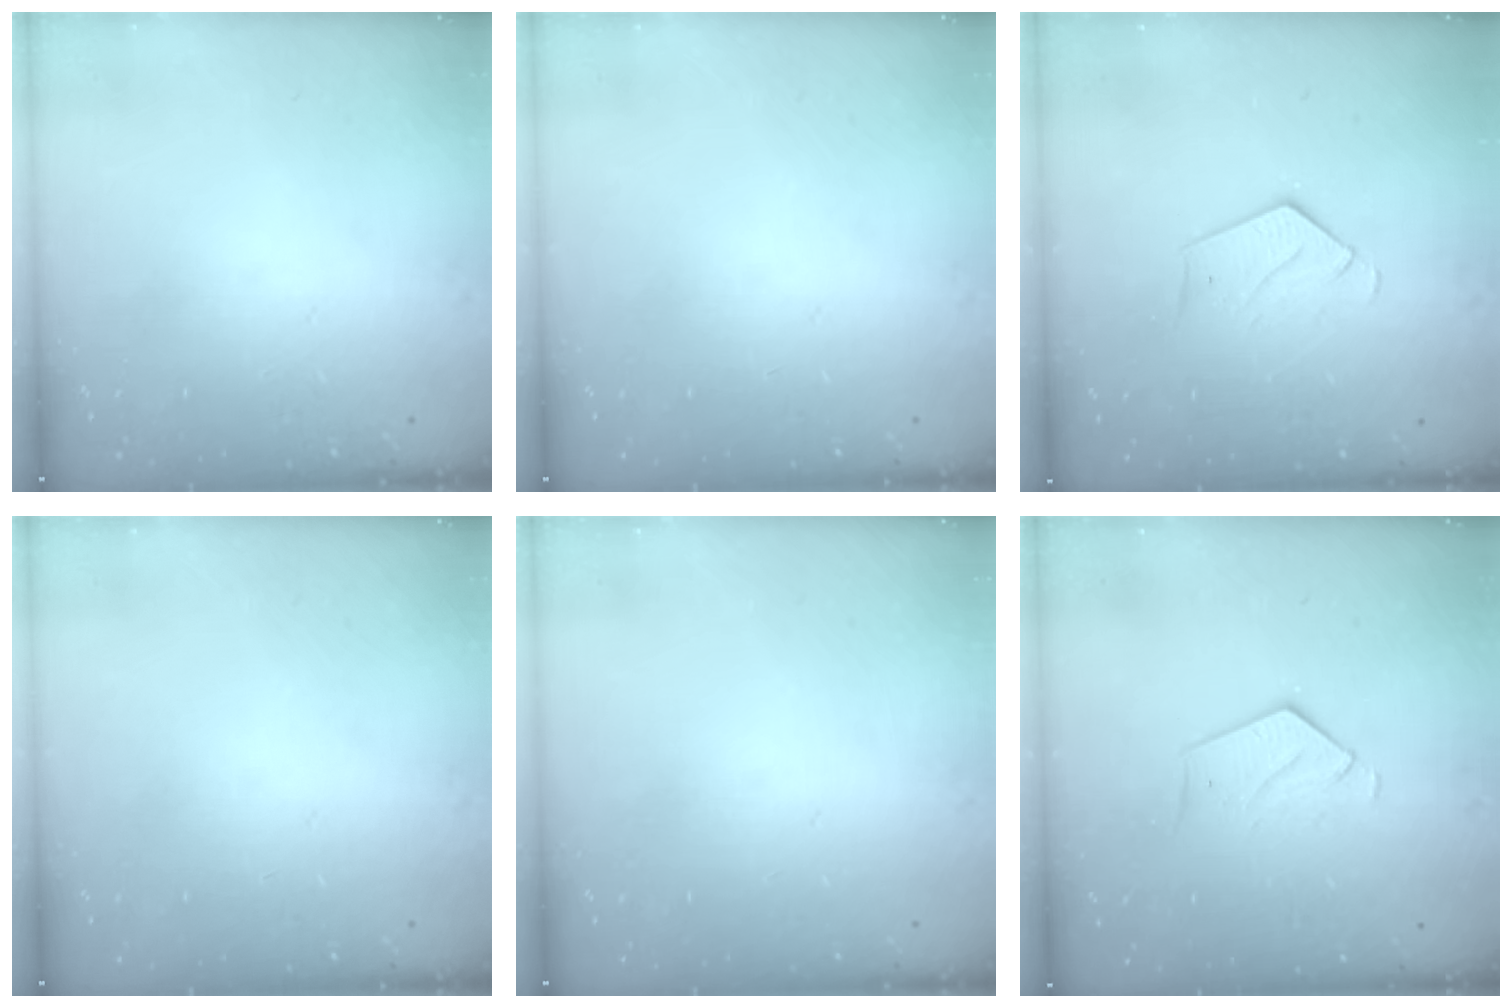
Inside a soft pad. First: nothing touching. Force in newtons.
{"total": 0.0}
{"total": 3.1, "press": 3.1, "slide": 0.1}
{"total": 0.0}
{"total": 0.0}
{"total": 3.0, "press": 3.0, "slide": 0.2}